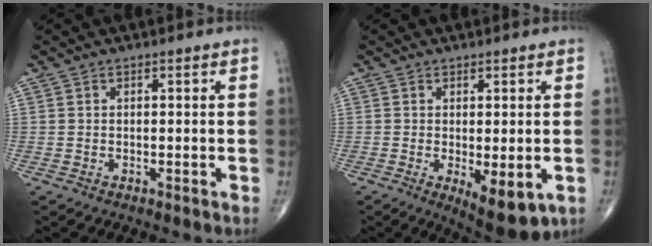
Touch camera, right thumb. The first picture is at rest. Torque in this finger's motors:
{"motor_torque": [0.06, 0.31, 0.09, -0.15, 0.07]}